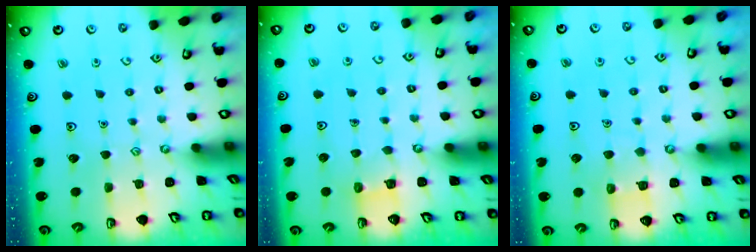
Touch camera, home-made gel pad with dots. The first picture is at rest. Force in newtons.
{"total": 3.8, "press": 3.8, "slide": 0.1}
{"total": 5.6, "press": 5.6, "slide": 0.3}